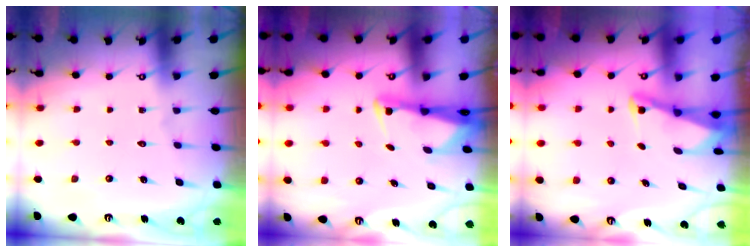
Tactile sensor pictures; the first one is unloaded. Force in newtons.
{"total": 2.6, "press": 2.6, "slide": 0.5}
{"total": 2.1, "press": 2.1, "slide": 0.4}